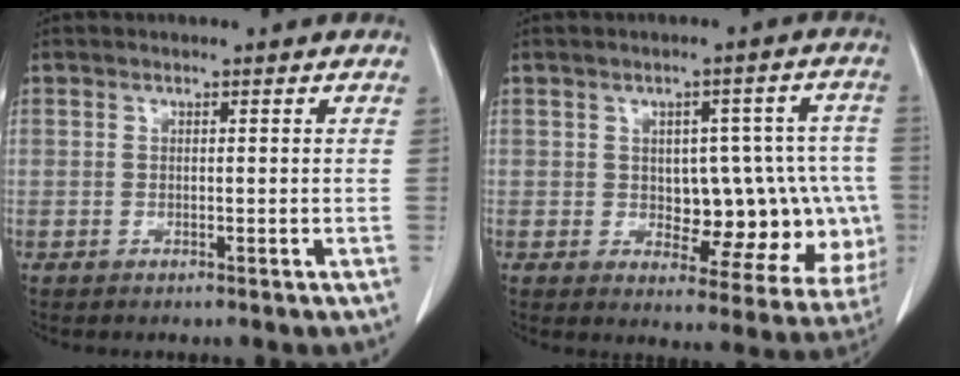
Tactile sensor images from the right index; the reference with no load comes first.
{"total": 14.2, "force": [-1.3, 7.1, 12.2], "torque": [-0.128, 0.025, 0.001]}